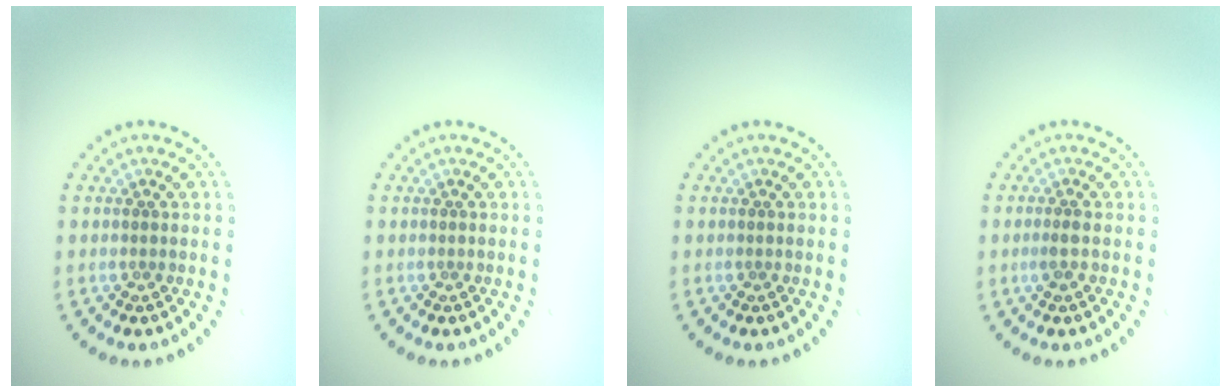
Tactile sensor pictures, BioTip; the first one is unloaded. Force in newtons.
{"total": 0.0}
{"total": 0.0}
{"total": 1.0, "press": 0.9, "slide": 0.5}